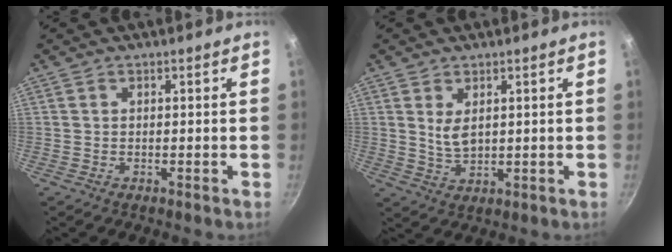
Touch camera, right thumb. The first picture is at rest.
{"total": 4.2, "force": [1.3, 2.3, 3.2], "torque": [-0.052, -0.017, 0.031]}